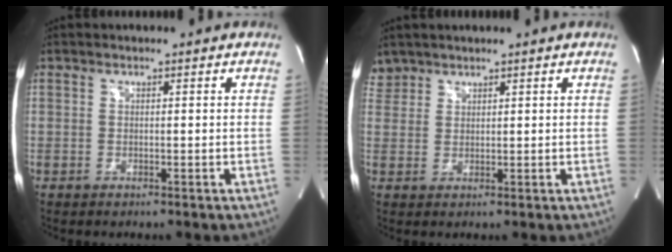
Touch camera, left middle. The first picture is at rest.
{"total": 2.5, "force": [2.2, 1.2, -0.4], "torque": [0.010, 0.012, 0.044]}